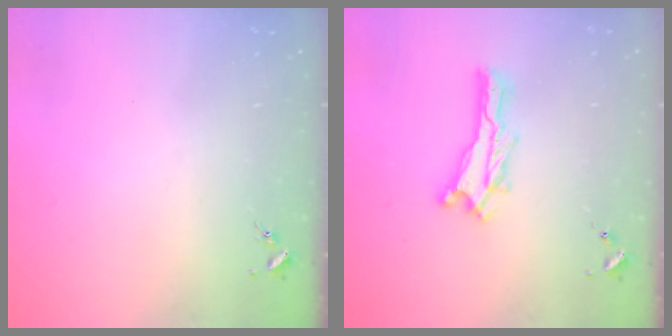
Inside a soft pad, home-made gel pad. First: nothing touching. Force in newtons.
{"total": 0.0}